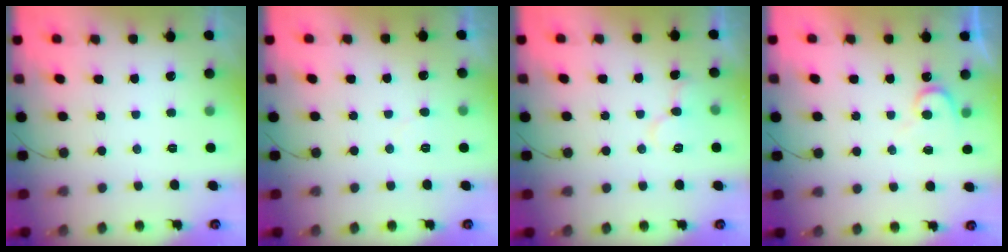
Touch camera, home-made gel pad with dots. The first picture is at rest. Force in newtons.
{"total": 4.0, "press": 4.0, "slide": 0.5}
{"total": 7.0, "press": 7.0, "slide": 0.4}
{"total": 5.8, "press": 5.8, "slide": 0.6}